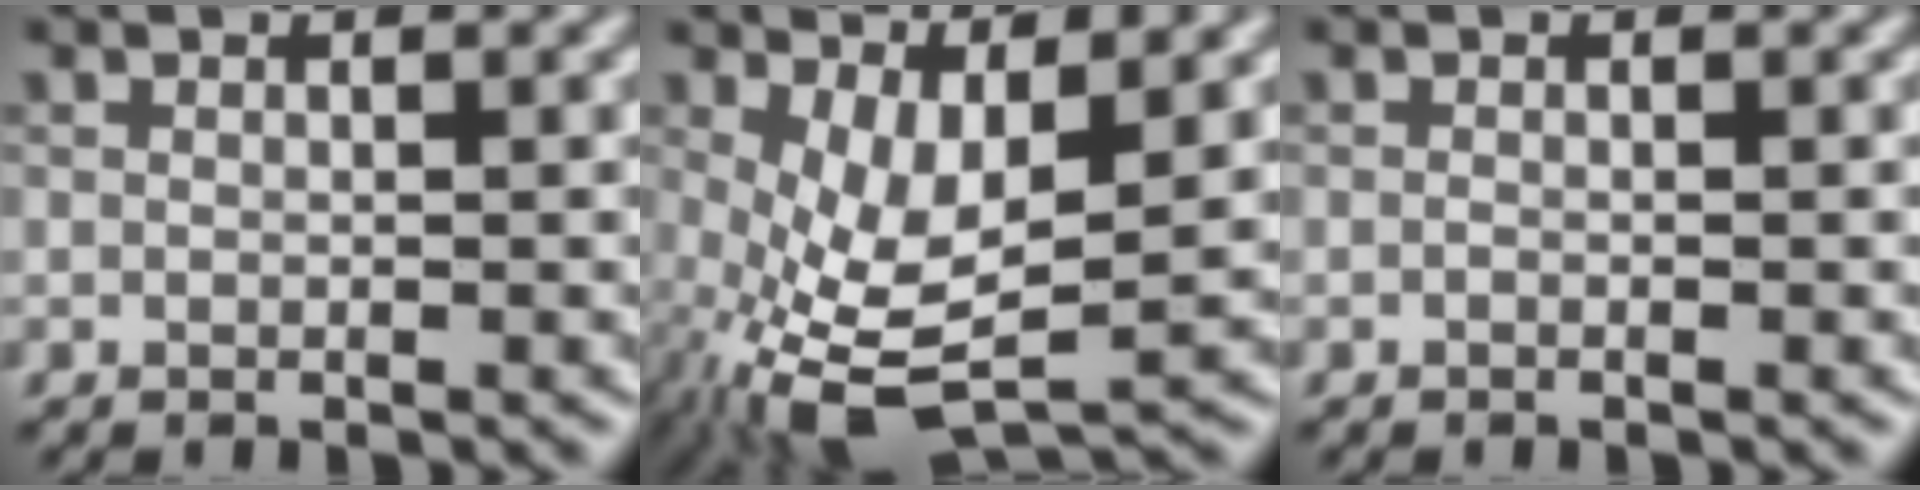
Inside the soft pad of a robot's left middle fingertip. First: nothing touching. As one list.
[{"total": 7.3, "force": [-0.7, 3.1, 6.6], "torque": [-0.144, -0.010, -0.011]}, {"total": 0.0}]